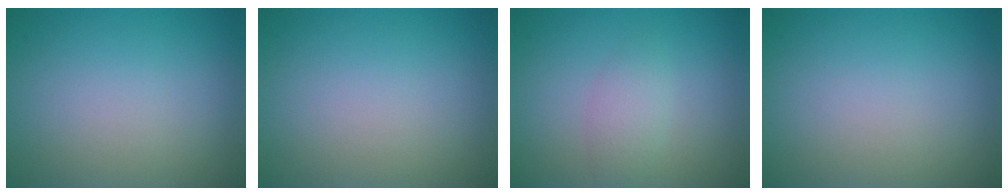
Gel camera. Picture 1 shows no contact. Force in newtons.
{"total": 0.0}
{"total": 1.8, "press": 1.8, "slide": 0.1}
{"total": 0.0}